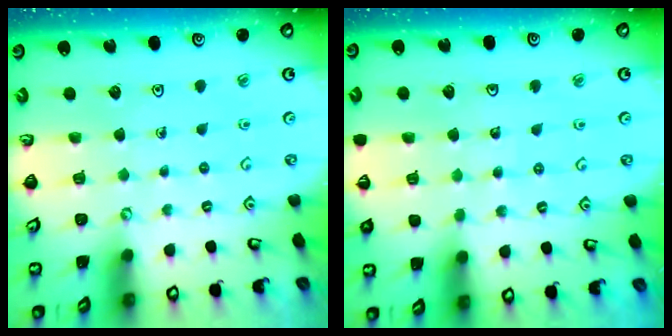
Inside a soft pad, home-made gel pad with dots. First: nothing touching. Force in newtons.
{"total": 3.9, "press": 3.8, "slide": 0.9}